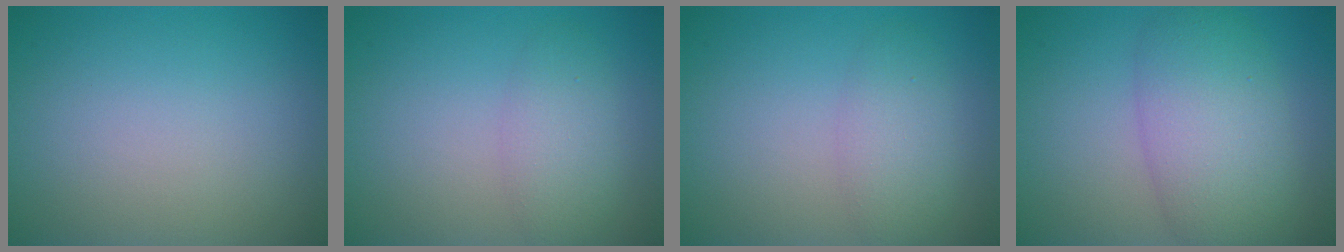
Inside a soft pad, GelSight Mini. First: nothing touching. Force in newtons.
{"total": 2.8, "press": 2.8, "slide": 0.1}
{"total": 2.8, "press": 2.8, "slide": 0.1}
{"total": 6.8, "press": 6.8, "slide": 0.2}